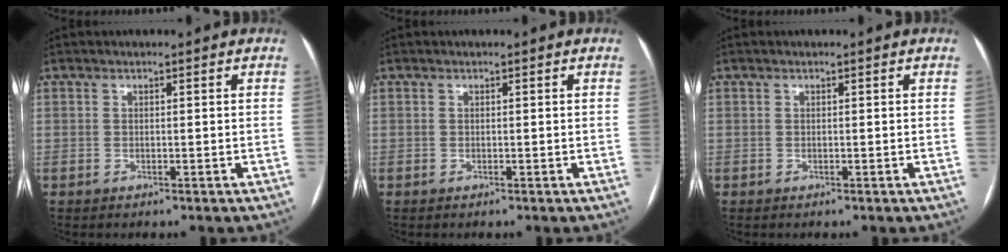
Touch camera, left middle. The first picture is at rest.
{"total": 0.0}
{"total": 0.0}